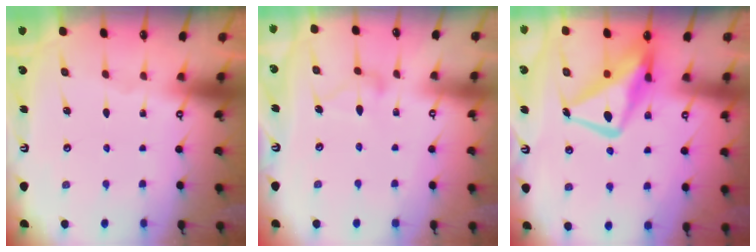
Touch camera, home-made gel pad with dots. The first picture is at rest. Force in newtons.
{"total": 9.8, "press": 9.8, "slide": 0.3}
{"total": 14.9, "press": 14.8, "slide": 1.7}